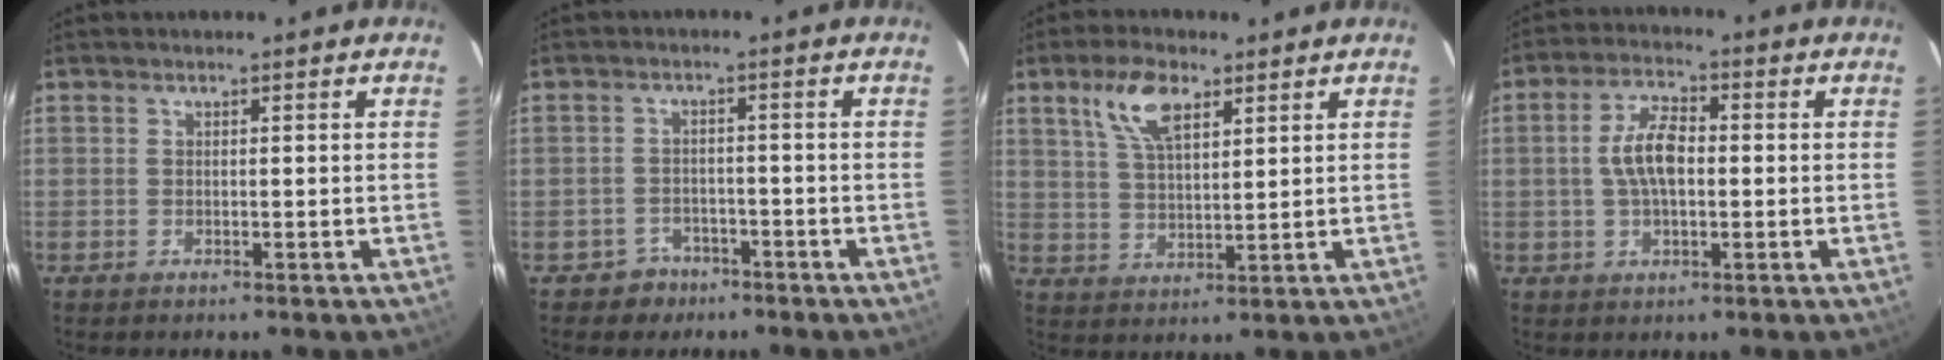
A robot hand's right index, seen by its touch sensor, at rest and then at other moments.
{"total": 4.5, "force": [-3.0, 3.3, 0.1], "torque": [-0.013, 0.019, -0.044]}
{"total": 8.4, "force": [4.6, 3.7, 5.9], "torque": [-0.115, 0.014, 0.091]}
{"total": 7.5, "force": [0.0, 3.6, 6.6], "torque": [-0.128, 0.013, 0.002]}